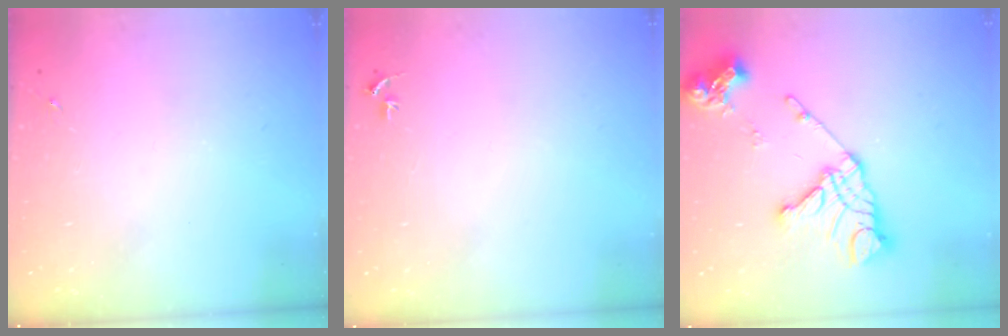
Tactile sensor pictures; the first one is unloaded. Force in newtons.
{"total": 3.1, "press": 3.1, "slide": 0.3}
{"total": 17.0, "press": 16.9, "slide": 1.8}